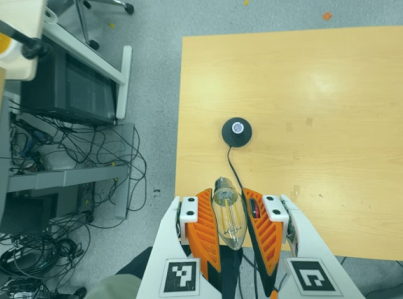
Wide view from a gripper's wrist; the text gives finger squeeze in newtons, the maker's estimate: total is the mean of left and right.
{"total": 19.6, "left": 21.2, "right": 17.9}